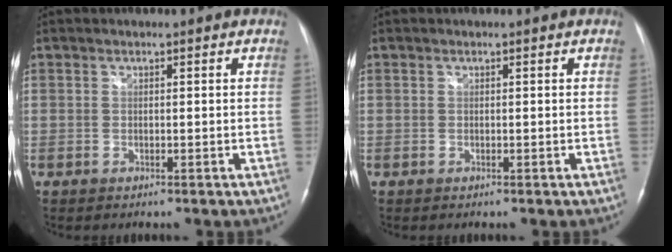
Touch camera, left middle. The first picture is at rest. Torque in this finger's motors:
{"motor_torque": [0.00, 0.00, 0.01, 0.00]}